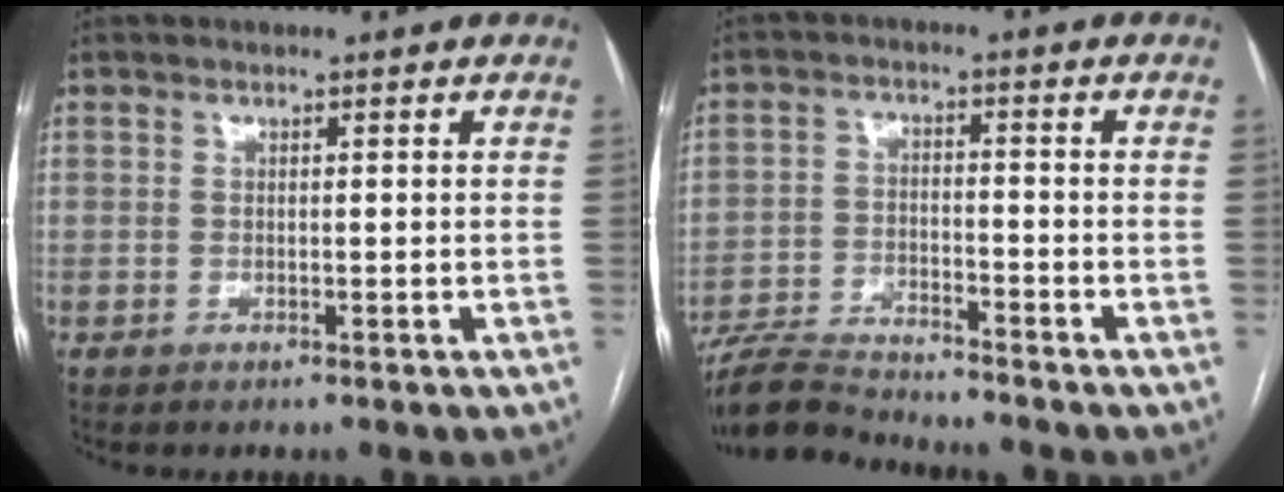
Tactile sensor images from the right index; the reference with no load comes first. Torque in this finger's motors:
{"motor_torque": [-0.47, -1.22, -0.03, -0.01]}